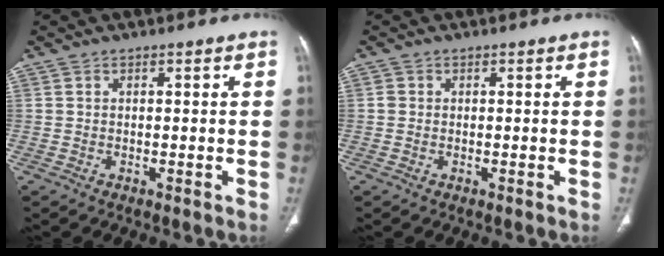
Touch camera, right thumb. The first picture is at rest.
{"total": 0.7, "force": [0.0, 0.7, 0.2], "torque": [0.001, 0.003, 0.000]}